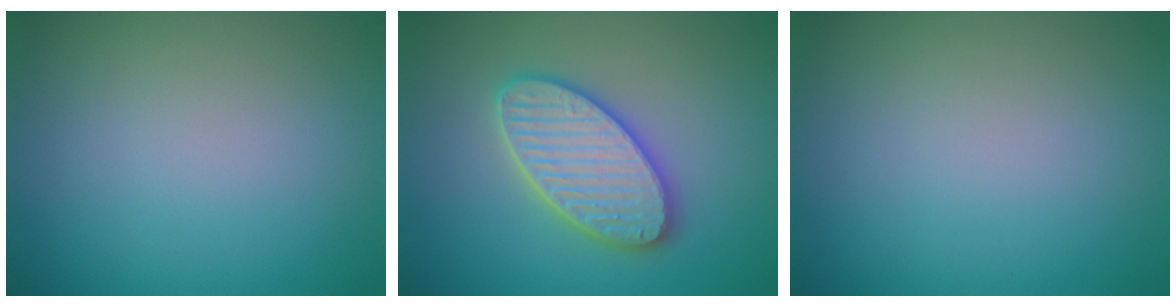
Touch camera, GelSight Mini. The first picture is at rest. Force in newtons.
{"total": 5.8, "press": 5.8, "slide": 0.5}
{"total": 0.0}